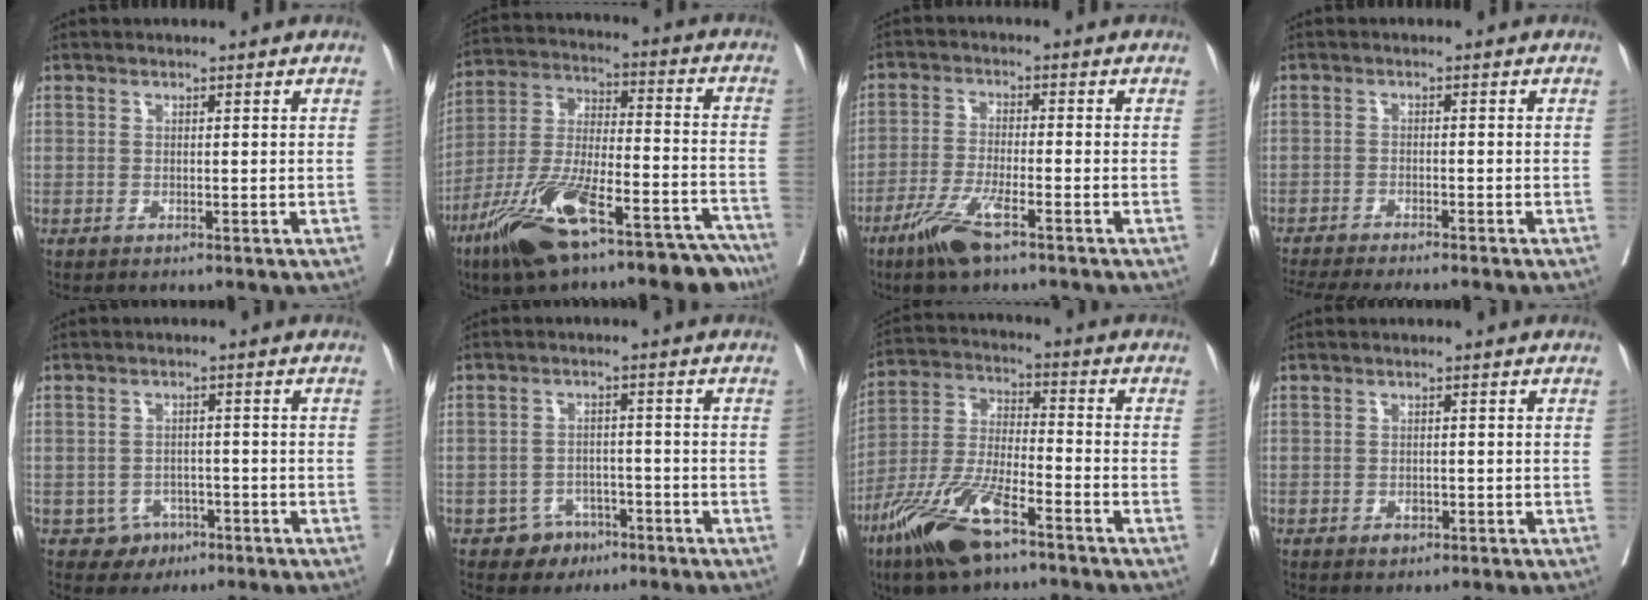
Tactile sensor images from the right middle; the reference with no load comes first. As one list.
[{"total": 21.5, "force": [-15.1, 5.5, 14.2], "torque": [-0.225, 0.012, -0.260]}, {"total": 7.5, "force": [-4.8, 0.9, 5.7], "torque": [-0.120, -0.015, -0.089]}, {"total": 10.1, "force": [-8.9, 0.3, 4.7], "torque": [-0.062, -0.011, -0.136]}, {"total": 3.4, "force": [-1.7, 2.9, 0.4], "torque": [0.001, 0.012, -0.018]}, {"total": 3.9, "force": [-2.4, 3.0, 0.4], "torque": [0.001, 0.014, -0.030]}, {"total": 14.3, "force": [-8.9, 3.4, 10.6], "torque": [-0.226, -0.022, -0.169]}, {"total": 1.2, "force": [-0.6, 0.8, 0.6], "torque": [-0.008, 0.002, -0.005]}]